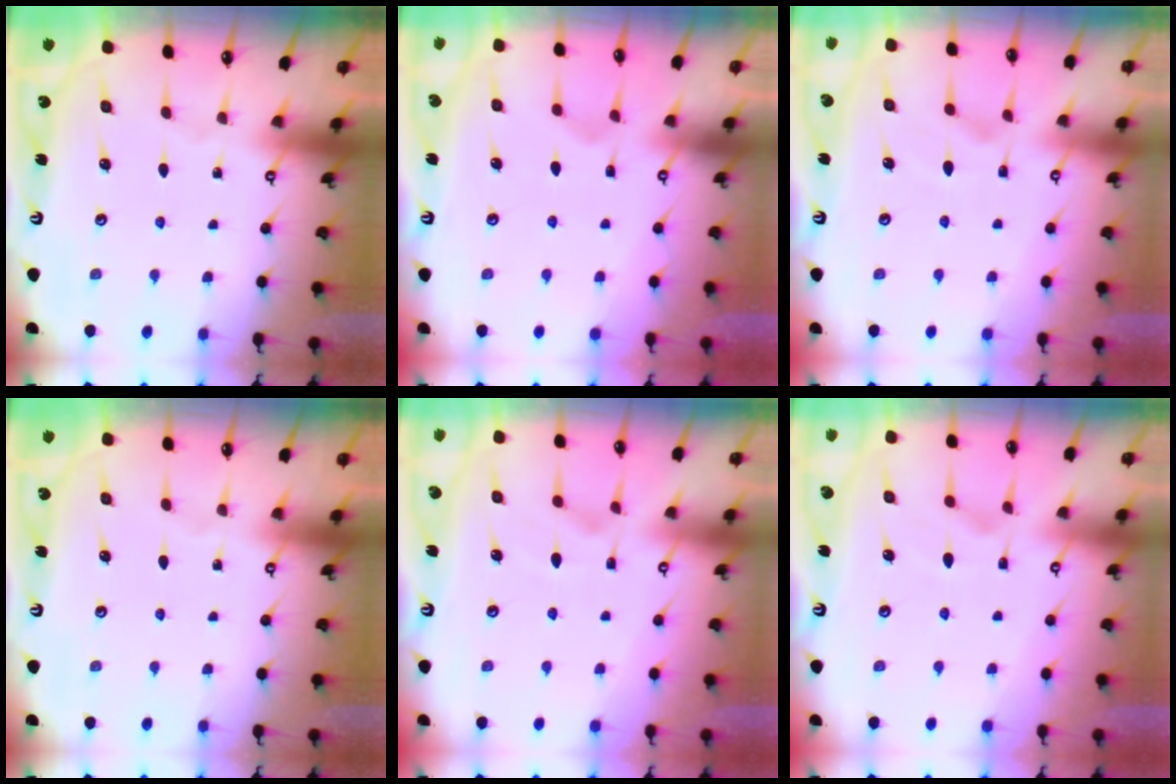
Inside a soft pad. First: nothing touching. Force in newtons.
{"total": 2.8, "press": 2.6, "slide": 1.2}
{"total": 2.2, "press": 1.7, "slide": 1.4}
{"total": 0.0}
{"total": 2.2, "press": 1.7, "slide": 1.4}
{"total": 2.2, "press": 1.7, "slide": 1.4}